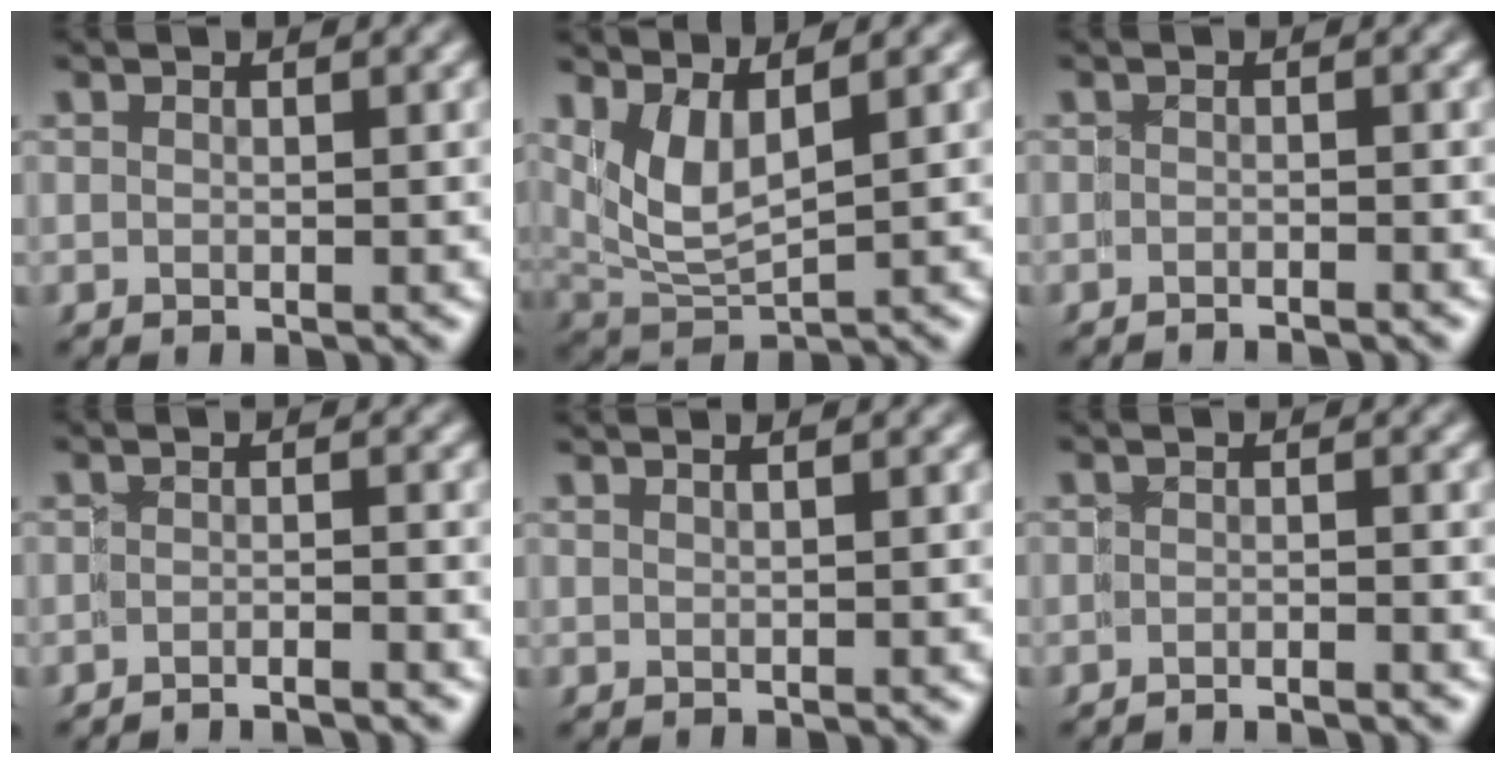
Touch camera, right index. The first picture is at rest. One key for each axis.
{"total": 5.5, "fx": 1.9, "fy": 3.7, "fz": 3.6, "tx": -0.092, "ty": -0.003, "tz": 0.034}
{"total": 1.3, "fx": -1.2, "fy": 0.3, "fz": 0.2, "tx": -0.007, "ty": 0.002, "tz": -0.026}
{"total": 3.2, "fx": -3.1, "fy": 0.6, "fz": 0.3, "tx": 0.002, "ty": 0.005, "tz": -0.061}
{"total": 1.1, "fx": 0.7, "fy": -0.4, "fz": 0.7, "tx": -0.008, "ty": 0.004, "tz": 0.014}
{"total": 2.5, "fx": -2.4, "fy": 0.5, "fz": 0.2, "tx": -0.001, "ty": 0.003, "tz": -0.047}